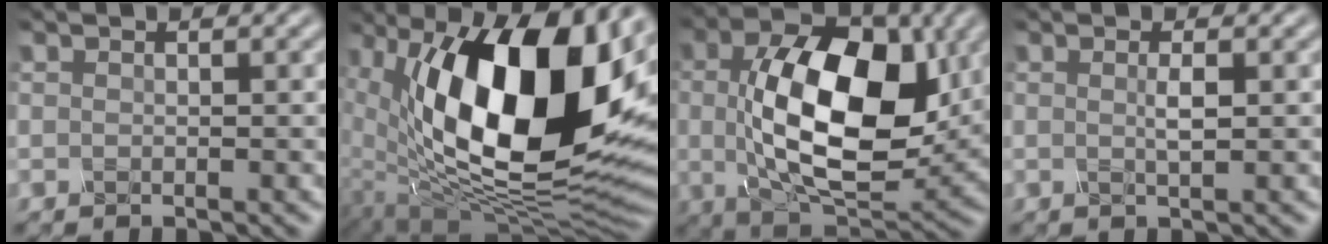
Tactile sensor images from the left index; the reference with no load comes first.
{"total": 18.6, "force": [4.2, 9.1, 15.7], "torque": [-0.242, -0.003, 0.069]}
{"total": 12.6, "force": [0.9, 7.0, 10.5], "torque": [-0.180, -0.004, 0.017]}
{"total": 1.2, "force": [0.1, 0.2, 1.1], "torque": [-0.022, 0.002, -0.003]}